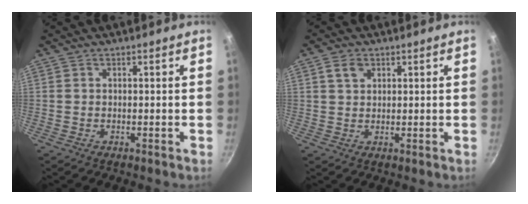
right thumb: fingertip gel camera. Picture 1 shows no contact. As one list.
[{"total": 3.2, "force": [1.6, 2.2, 1.7], "torque": [-0.021, -0.001, 0.028]}]